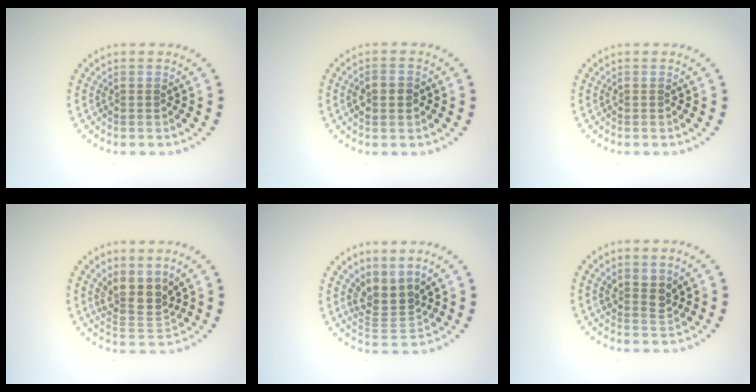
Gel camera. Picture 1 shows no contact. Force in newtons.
{"total": 2.5, "press": 2.5, "slide": 0.2}
{"total": 0.0}
{"total": 3.6, "press": 2.8, "slide": 2.3}
{"total": 3.2, "press": 2.5, "slide": 2.1}
{"total": 1.9, "press": 1.6, "slide": 1.0}